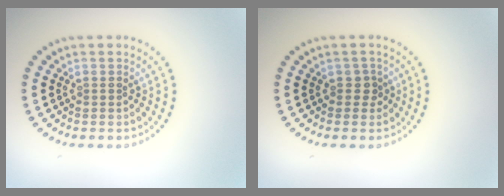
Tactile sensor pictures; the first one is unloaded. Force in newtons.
{"total": 1.2, "press": 1.0, "slide": 0.6}